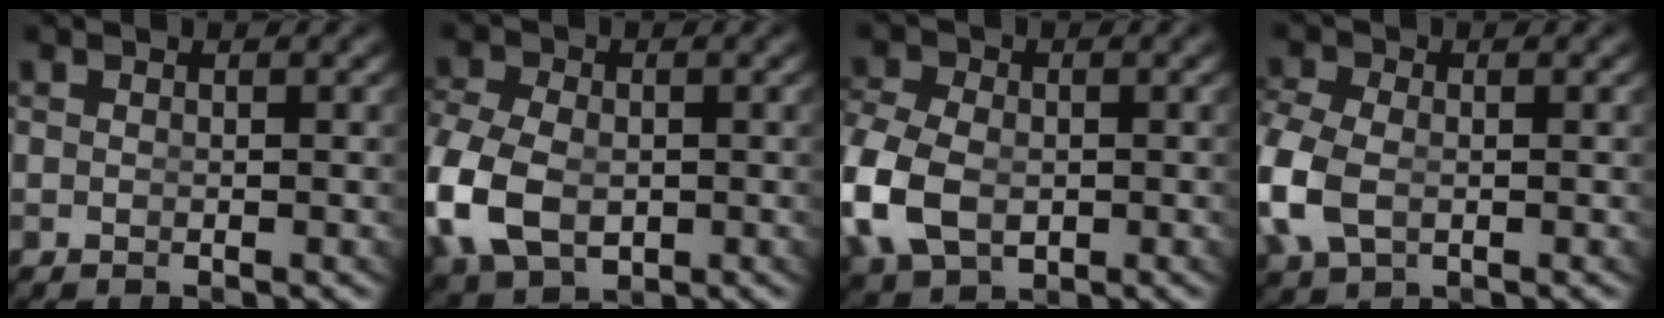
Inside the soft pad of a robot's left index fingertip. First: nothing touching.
{"total": 6.6, "force": [-1.4, 5.0, 4.1], "torque": [-0.122, -0.039, -0.001]}
{"total": 5.9, "force": [-1.2, 4.5, 3.6], "torque": [-0.110, -0.035, 0.000]}
{"total": 3.9, "force": [-0.7, 2.9, 2.4], "torque": [-0.087, -0.024, 0.004]}